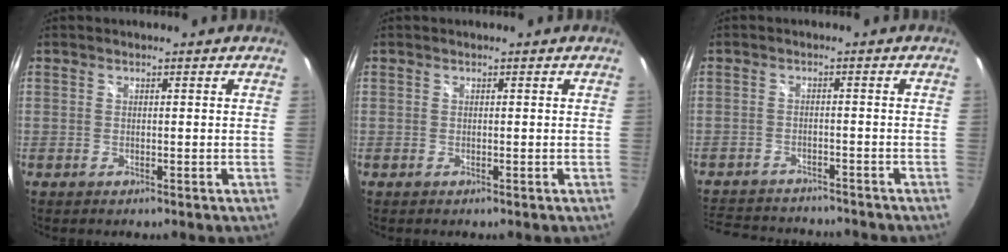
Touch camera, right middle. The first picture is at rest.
{"total": 0.0}
{"total": 12.5, "force": [-11.1, 3.9, 4.1], "torque": [-0.107, -0.003, -0.169]}